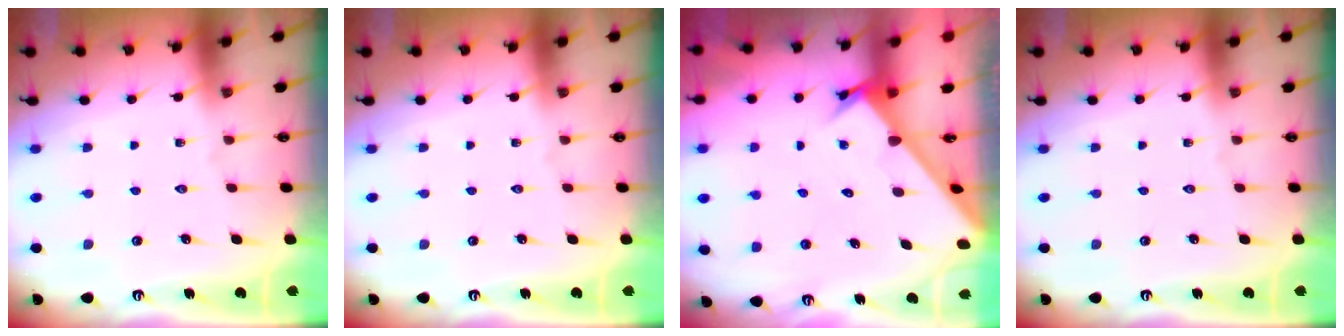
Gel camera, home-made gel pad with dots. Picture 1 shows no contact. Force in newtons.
{"total": 0.0}
{"total": 2.7, "press": 2.7, "slide": 0.3}
{"total": 0.0}